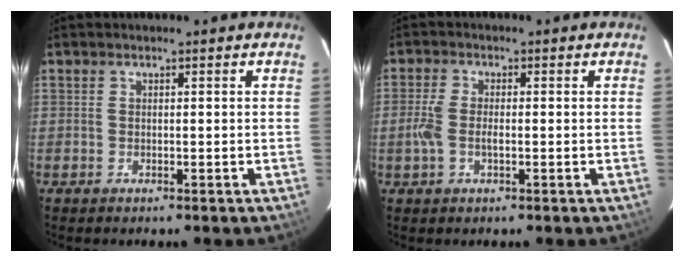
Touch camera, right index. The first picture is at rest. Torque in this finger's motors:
{"motor_torque": [0.01, 0.11, 0.16, 0.06]}